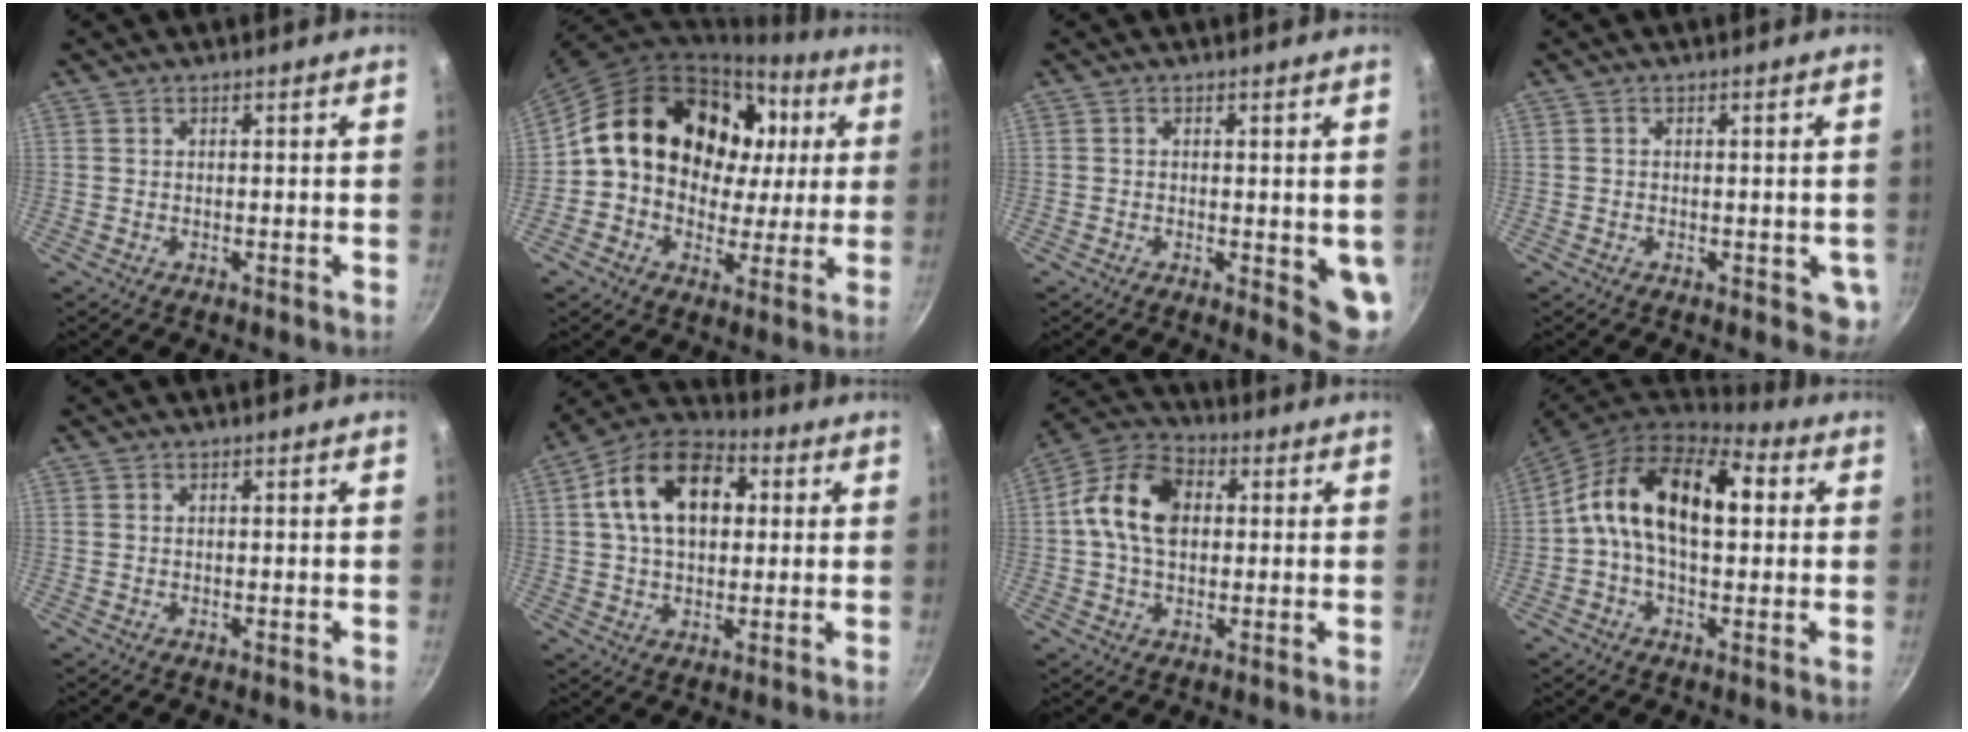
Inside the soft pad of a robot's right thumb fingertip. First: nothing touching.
{"total": 21.3, "force": [4.1, 16.5, 12.8], "torque": [-0.187, 0.032, 0.064]}
{"total": 5.4, "force": [-0.4, 2.3, 4.8], "torque": [-0.051, -0.010, -0.005]}
{"total": 3.8, "force": [-0.8, 2.3, 2.9], "torque": [-0.025, -0.004, -0.010]}
{"total": 0.0}
{"total": 15.8, "force": [3.4, 10.3, 11.4], "torque": [-0.164, 0.020, 0.041]}
{"total": 12.9, "force": [1.5, 8.9, 9.2], "torque": [-0.147, 0.021, 0.007]}
{"total": 17.0, "force": [2.5, 9.9, 13.6], "torque": [-0.195, 0.024, 0.016]}